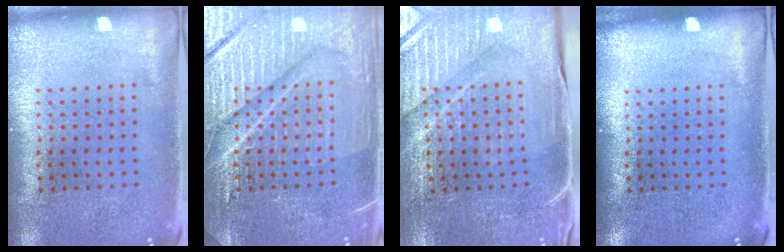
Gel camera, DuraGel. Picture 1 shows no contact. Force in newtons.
{"total": 7.4, "press": 7.3, "slide": 1.1}
{"total": 3.8, "press": 3.8, "slide": 0.5}
{"total": 0.0}